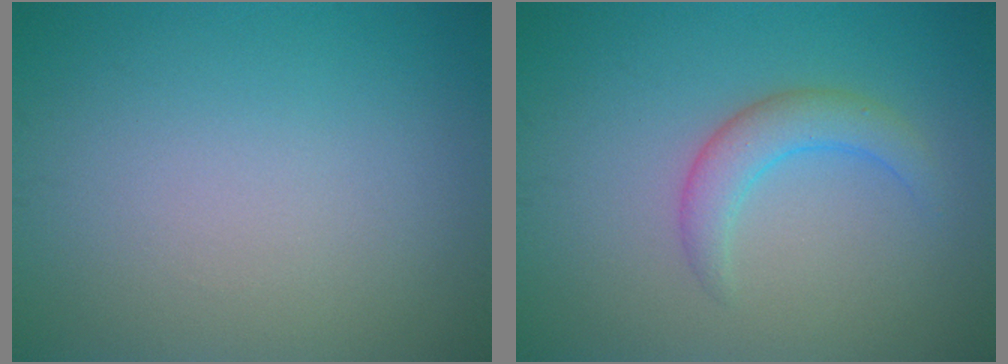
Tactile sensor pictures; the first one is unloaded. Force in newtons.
{"total": 2.8, "press": 2.8, "slide": 0.2}